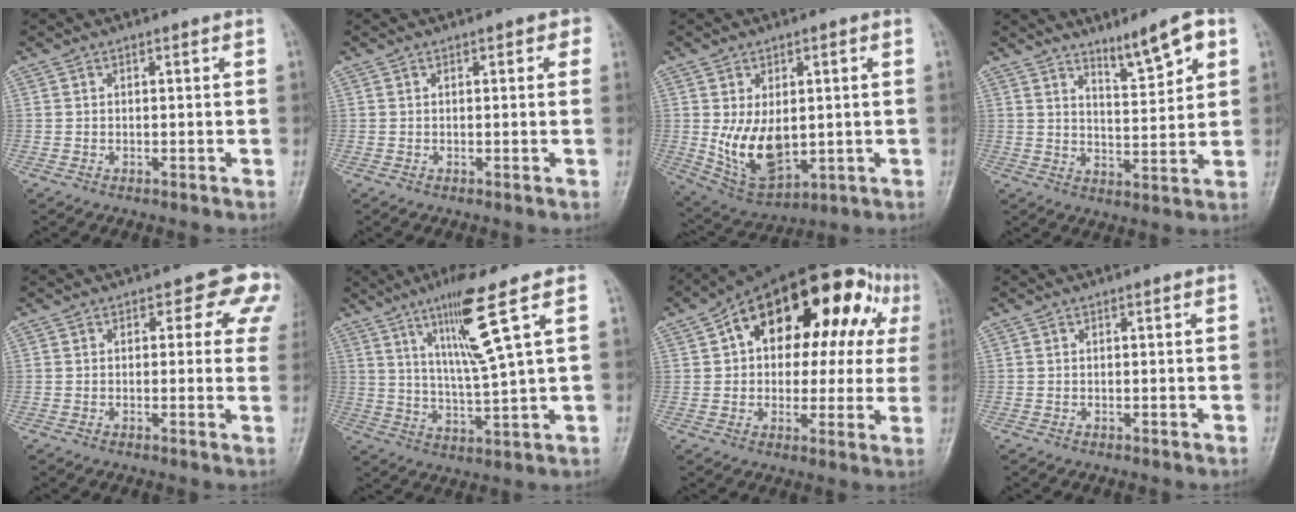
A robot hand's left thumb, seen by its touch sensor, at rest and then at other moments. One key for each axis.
{"total": 2.0, "fx": 0.7, "fy": 1.1, "fz": 1.5, "tx": -0.005, "ty": 0.003, "tz": 0.003}
{"total": 10.9, "fx": -0.4, "fy": 6.7, "fz": 8.6, "tx": -0.136, "ty": -0.012, "tz": 0.017}
{"total": 7.8, "fx": 4.9, "fy": 1.6, "fz": 5.9, "tx": -0.083, "ty": -0.034, "tz": 0.082}
{"total": 6.5, "fx": 3.2, "fy": 4.3, "fz": 3.8, "tx": 0.000, "ty": -0.010, "tz": 0.015}
{"total": 11.1, "fx": 5.4, "fy": -0.7, "fz": 9.6, "tx": -0.180, "ty": -0.033, "tz": 0.105}
{"total": 23.6, "fx": 7.4, "fy": 13.9, "fz": 17.5, "tx": -0.200, "ty": 0.047, "tz": 0.105}
{"total": 0.0}